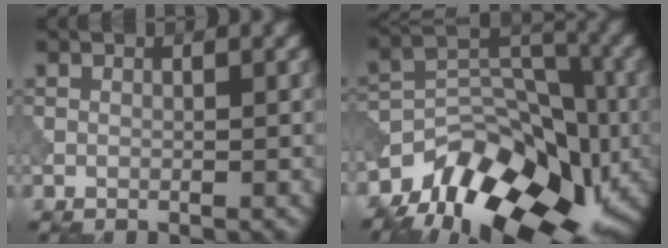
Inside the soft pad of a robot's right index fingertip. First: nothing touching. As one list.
[{"total": 13.1, "force": [-8.8, 7.0, 6.7], "torque": [-0.115, 0.005, -0.150]}]